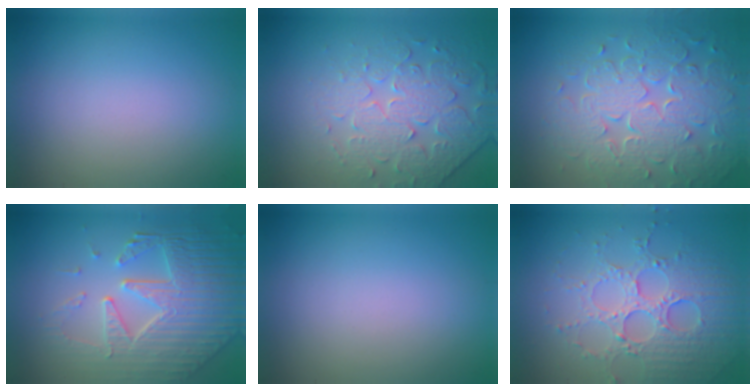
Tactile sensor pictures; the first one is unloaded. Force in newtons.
{"total": 4.2, "press": 4.1, "slide": 1.2}
{"total": 8.0, "press": 5.8, "slide": 5.5}
{"total": 8.6, "press": 5.9, "slide": 6.3}
{"total": 0.0}
{"total": 5.1, "press": 4.5, "slide": 2.3}